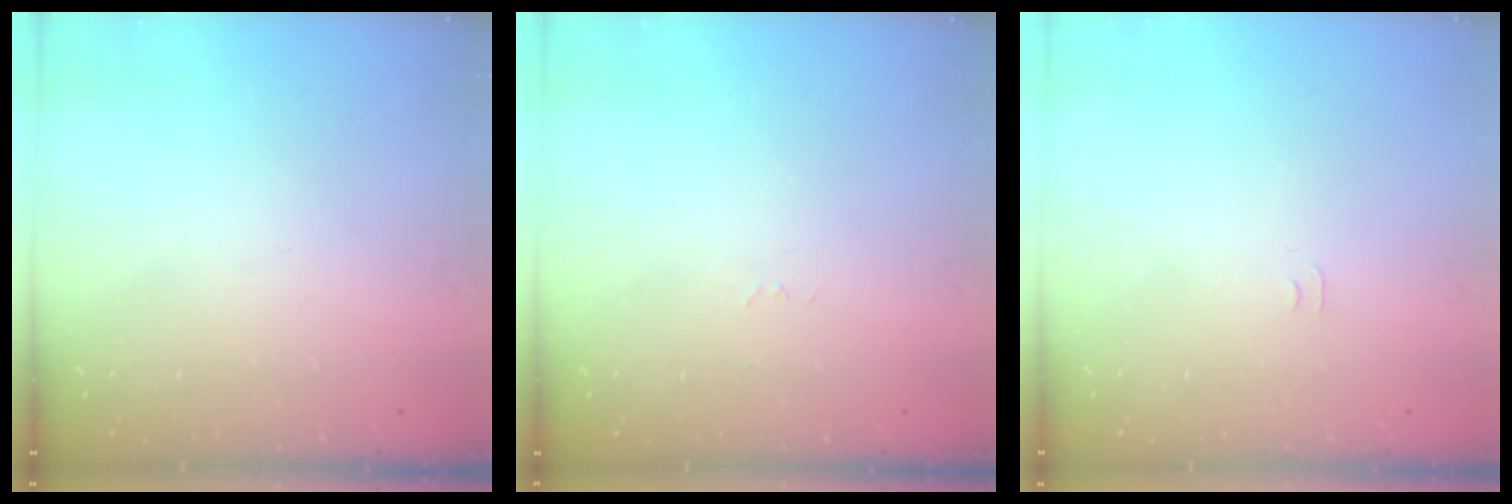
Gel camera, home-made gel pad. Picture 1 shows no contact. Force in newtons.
{"total": 2.6, "press": 2.6, "slide": 0.4}
{"total": 3.7, "press": 3.7, "slide": 0.4}